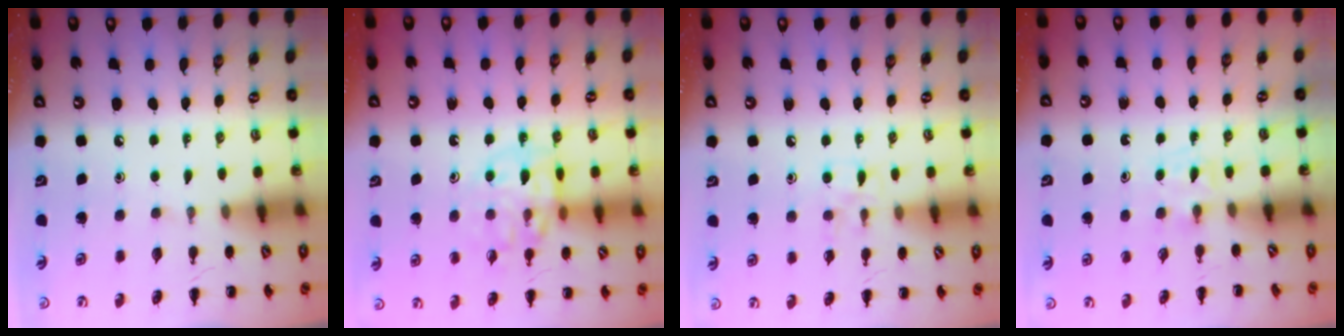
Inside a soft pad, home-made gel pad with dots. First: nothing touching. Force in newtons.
{"total": 11.2, "press": 11.0, "slide": 1.9}
{"total": 7.1, "press": 6.9, "slide": 1.8}
{"total": 2.8, "press": 2.5, "slide": 1.1}